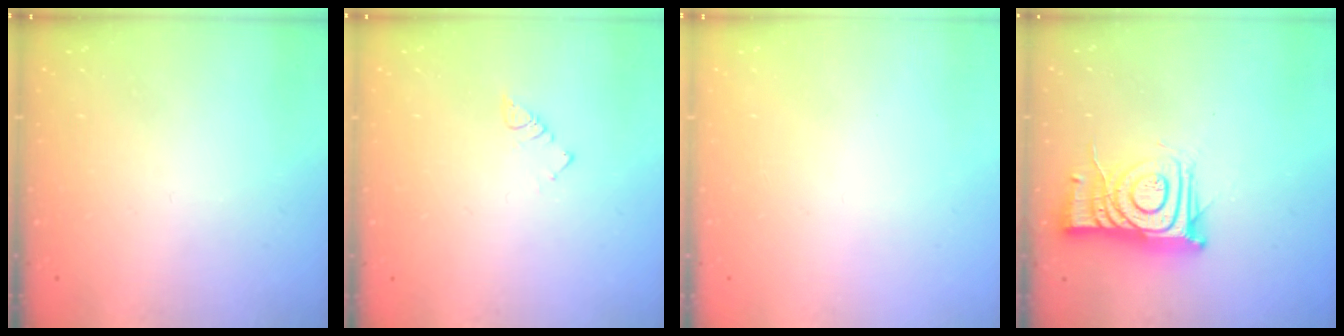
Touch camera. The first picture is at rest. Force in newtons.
{"total": 3.4, "press": 3.4, "slide": 0.5}
{"total": 1.8, "press": 1.7, "slide": 0.1}
{"total": 12.7, "press": 12.7, "slide": 0.6}